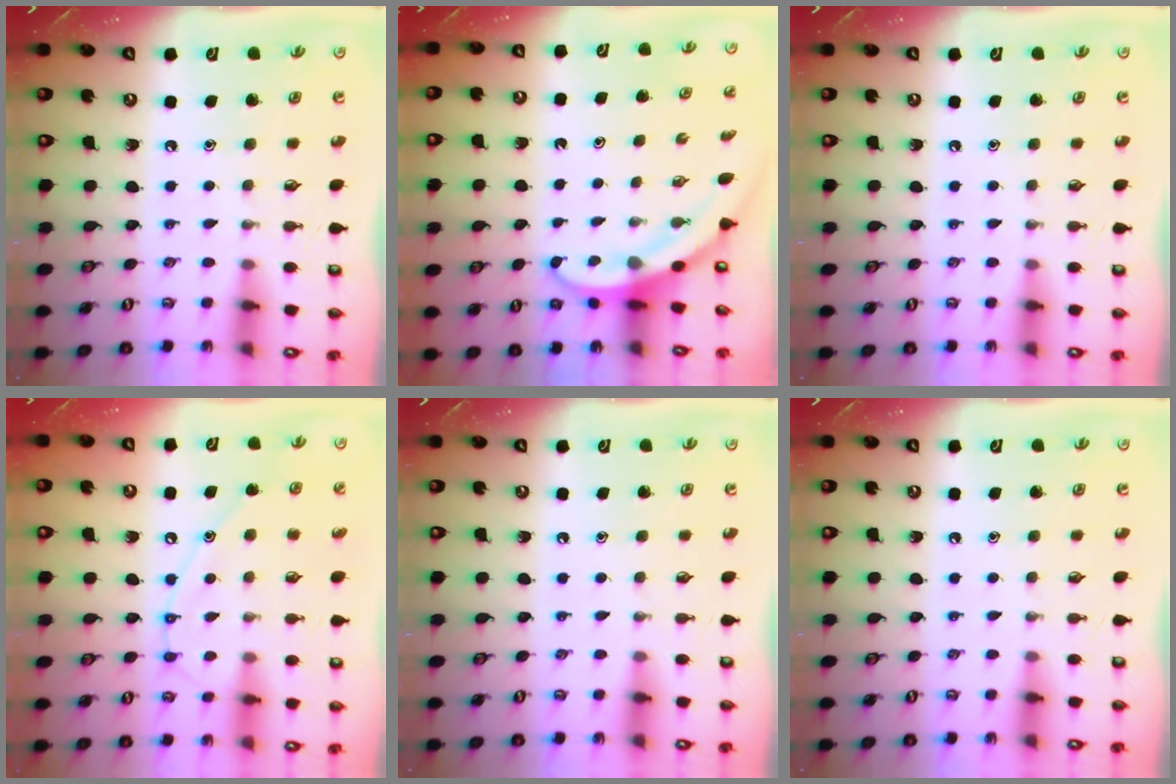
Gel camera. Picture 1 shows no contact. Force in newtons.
{"total": 3.6, "press": 3.6, "slide": 0.1}
{"total": 0.0}
{"total": 10.3, "press": 10.3, "slide": 0.8}
{"total": 0.0}
{"total": 0.0}